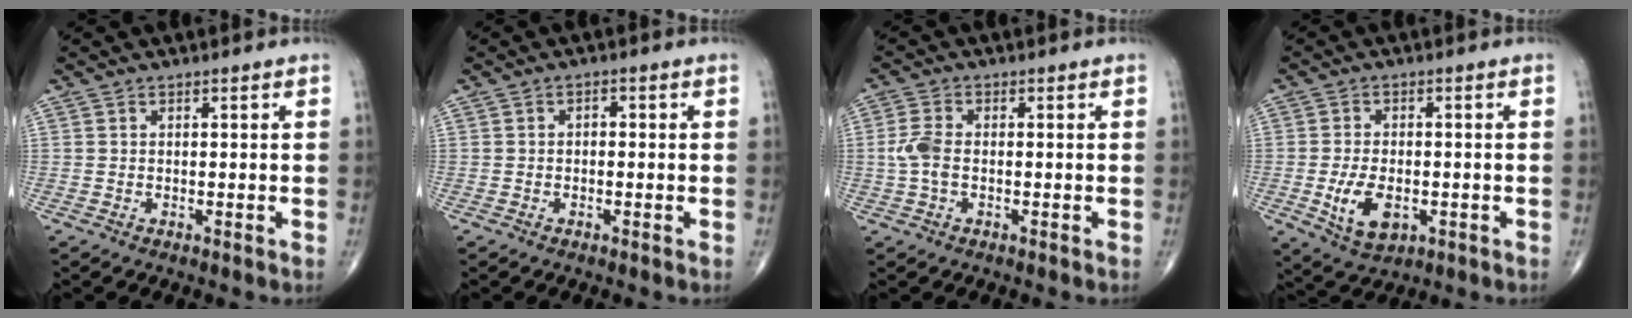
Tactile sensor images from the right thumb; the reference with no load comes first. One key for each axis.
{"total": 1.2, "fx": -0.1, "fy": 0.8, "fz": 0.9, "tx": -0.006, "ty": 0.005, "tz": -0.006}
{"total": 4.3, "fx": -0.4, "fy": 2.4, "fz": 3.5, "tx": -0.090, "ty": 0.009, "tz": -0.012}
{"total": 8.0, "fx": -2.0, "fy": 4.6, "fz": 6.2, "tx": -0.107, "ty": -0.003, "tz": -0.027}